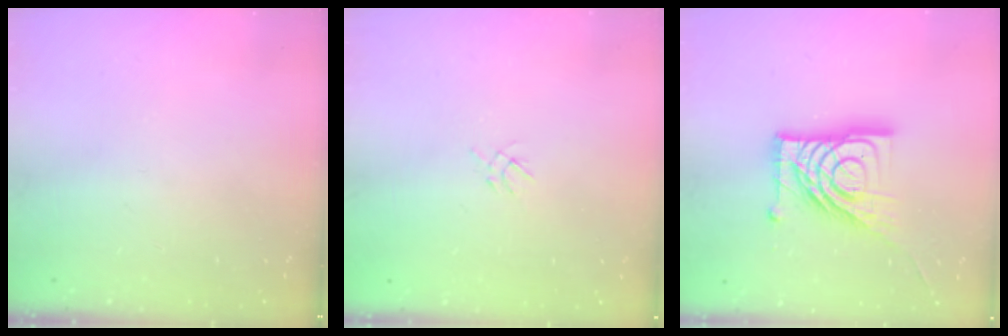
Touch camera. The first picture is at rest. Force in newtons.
{"total": 2.2, "press": 2.2, "slide": 0.5}
{"total": 17.8, "press": 17.7, "slide": 2.0}